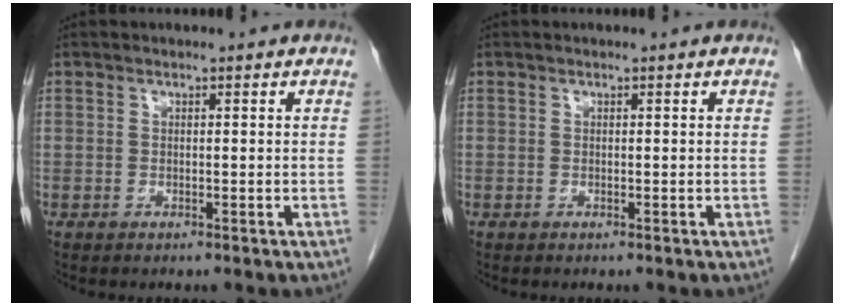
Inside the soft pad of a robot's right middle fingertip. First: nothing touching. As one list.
[{"total": 0.0}]